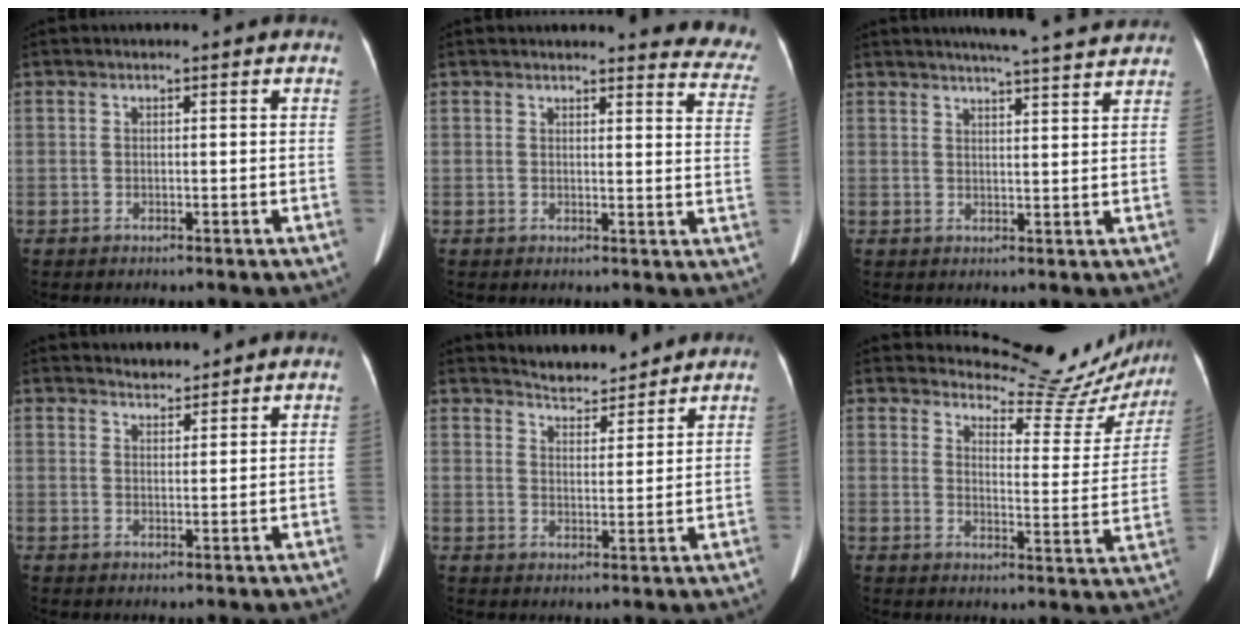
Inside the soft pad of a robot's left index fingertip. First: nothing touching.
{"total": 10.2, "force": [10.1, 1.3, 1.4], "torque": [0.023, -0.071, 0.073]}
{"total": 11.3, "force": [10.3, 0.3, 4.5], "torque": [-0.065, 0.011, 0.122]}
{"total": 2.2, "force": [2.2, 0.3, -0.2], "torque": [-0.004, 0.007, 0.041]}
{"total": 5.9, "force": [5.8, 1.1, 0.7], "torque": [-0.015, 0.008, 0.092]}
{"total": 14.5, "force": [14.2, 3.0, 0.7], "torque": [0.007, -0.060, 0.155]}